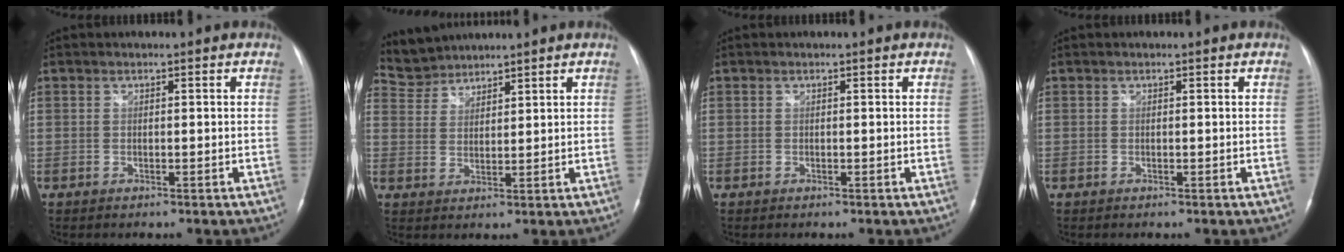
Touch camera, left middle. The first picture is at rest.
{"total": 4.6, "force": [4.5, 0.8, -0.7], "torque": [0.004, 0.018, 0.093]}
{"total": 0.0}
{"total": 0.0}